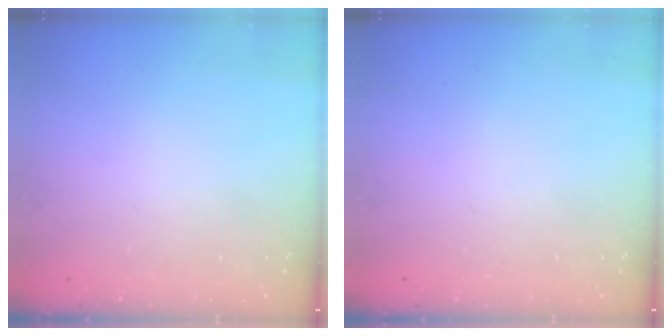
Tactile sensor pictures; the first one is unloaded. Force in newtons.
{"total": 0.0}